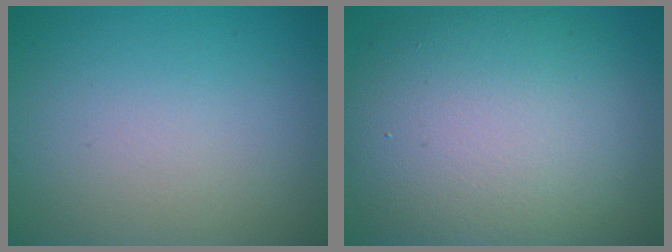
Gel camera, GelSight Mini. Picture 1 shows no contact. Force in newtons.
{"total": 12.3, "press": 12.3, "slide": 1.0}